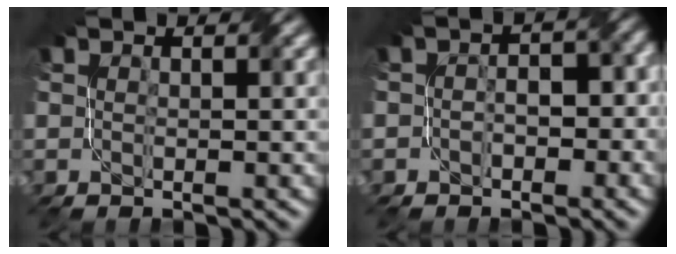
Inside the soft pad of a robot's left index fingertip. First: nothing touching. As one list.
[{"total": 3.2, "force": [-0.7, 2.1, 2.4], "torque": [-0.019, 0.007, -0.015]}]